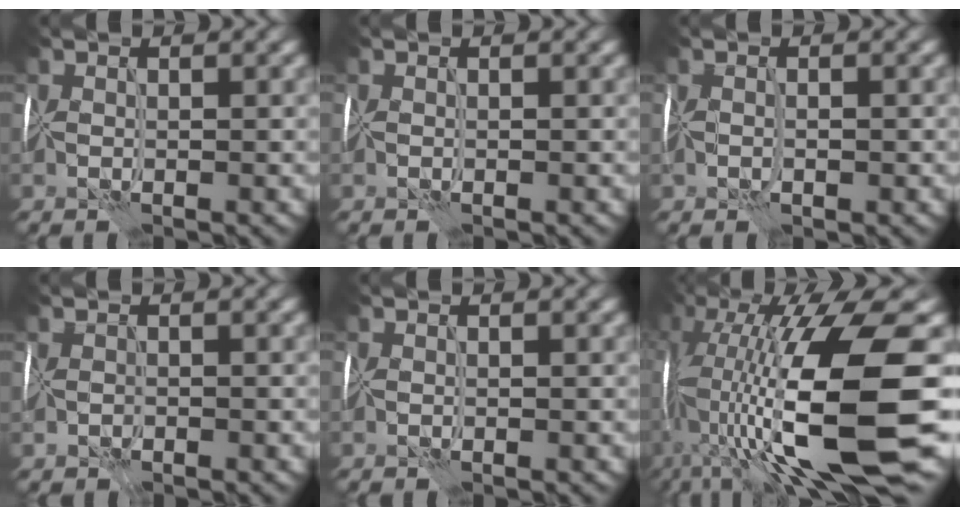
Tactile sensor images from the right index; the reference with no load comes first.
{"total": 0.0}
{"total": 0.7, "force": [-0.2, 0.2, 0.6], "torque": [-0.011, 0.002, -0.001]}
{"total": 0.6, "force": [-0.5, 0.3, -0.2], "torque": [-0.001, -0.002, -0.005]}
{"total": 0.0}
{"total": 16.5, "force": [-1.3, 5.8, 15.4], "torque": [-0.288, 0.008, -0.018]}